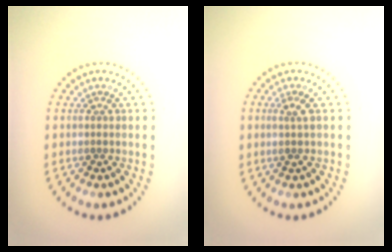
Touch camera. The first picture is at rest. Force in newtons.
{"total": 1.3, "press": 1.1, "slide": 0.7}